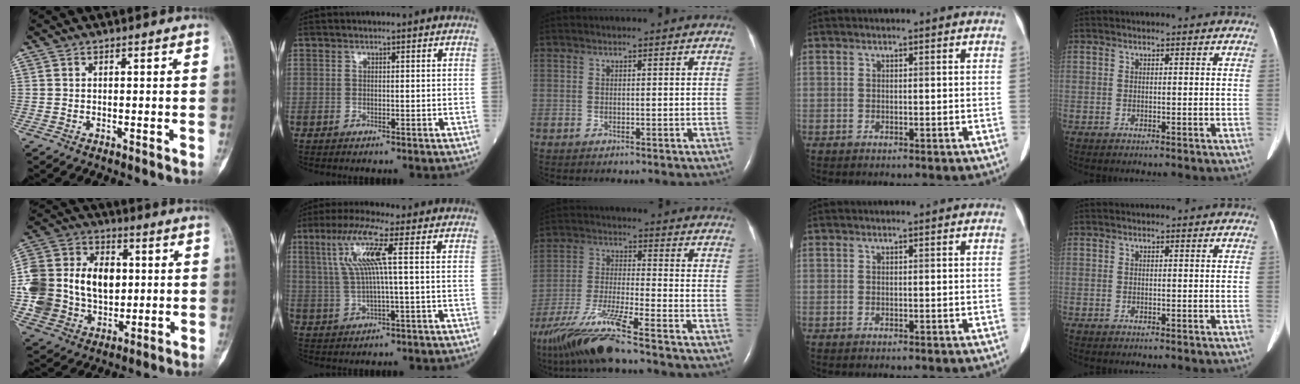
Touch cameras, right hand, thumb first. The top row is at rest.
{"thumb": {"total": 23.0, "force": [0.5, 17.4, 15.1], "torque": [-0.292, 0.024, 0.024]}, "index": {"total": 8.1, "force": [2.3, -0.4, 7.8], "torque": [-0.162, 0.018, 0.049]}, "middle": {"total": 13.4, "force": [-10.2, -0.6, 8.5], "torque": [-0.174, -0.030, -0.189]}}